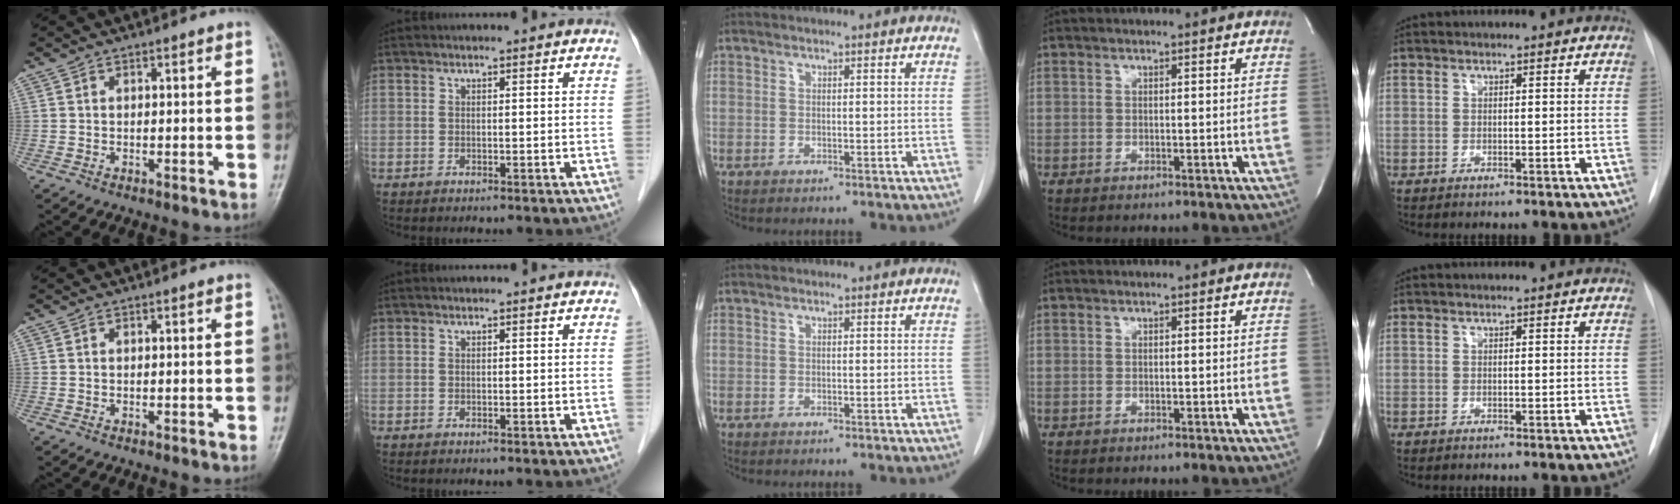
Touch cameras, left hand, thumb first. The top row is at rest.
{}